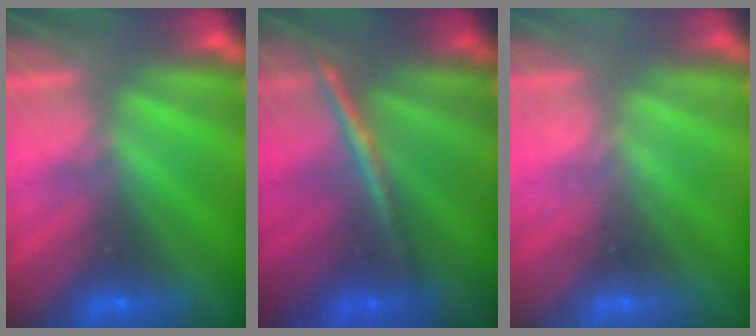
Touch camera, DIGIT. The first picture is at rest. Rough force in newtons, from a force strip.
{"total": 1.9}
{"total": 2.3}